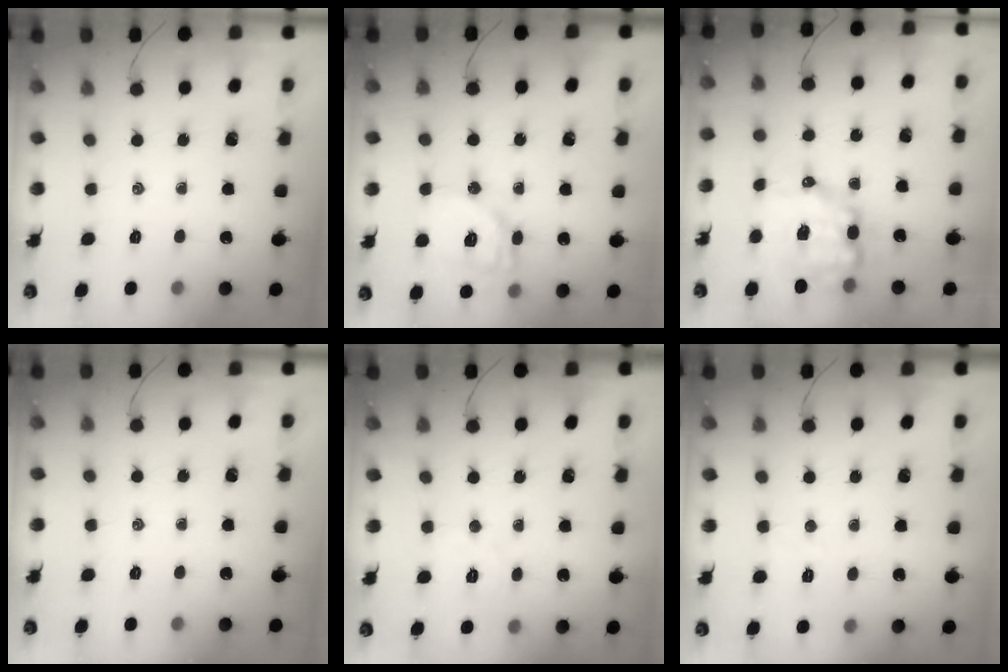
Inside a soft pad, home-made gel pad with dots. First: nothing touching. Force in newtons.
{"total": 12.2, "press": 12.1, "slide": 1.2}
{"total": 10.6, "press": 10.3, "slide": 2.3}
{"total": 0.0}
{"total": 3.8, "press": 3.7, "slide": 0.8}
{"total": 2.5, "press": 2.4, "slide": 0.8}